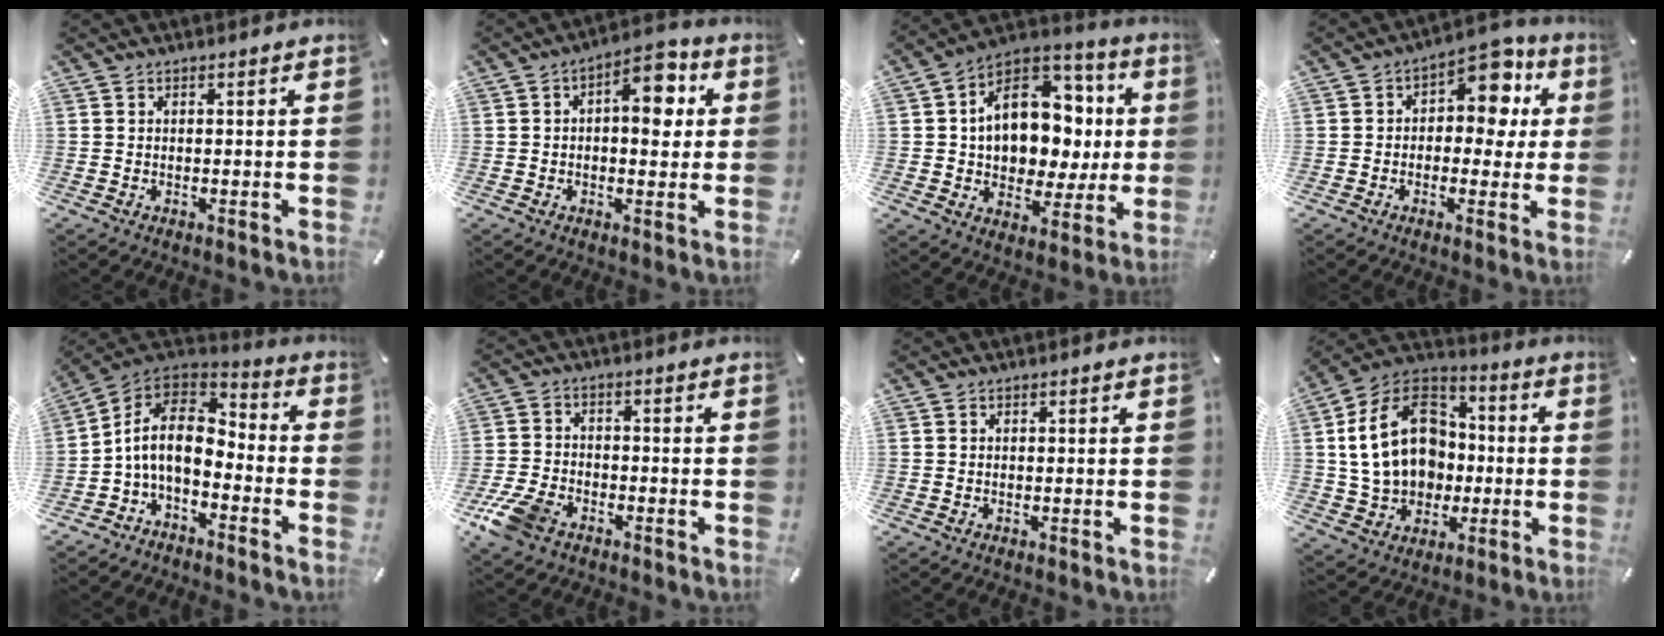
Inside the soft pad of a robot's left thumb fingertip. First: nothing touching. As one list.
[{"total": 9.4, "force": [2.1, 4.9, 7.7], "torque": [-0.091, -0.013, 0.027]}, {"total": 16.0, "force": [1.9, 12.5, 9.8], "torque": [-0.147, -0.017, 0.041]}, {"total": 9.9, "force": [4.0, 6.3, 6.4], "torque": [-0.075, -0.033, 0.063]}, {"total": 10.9, "force": [-2.4, 6.7, 8.2], "torque": [-0.179, 0.007, -0.048]}, {"total": 8.1, "force": [-5.2, 4.7, 4.1], "torque": [-0.100, 0.016, -0.101]}, {"total": 0.0}, {"total": 20.8, "force": [-0.1, 16.9, 12.2], "torque": [-0.247, 0.013, 0.002]}]